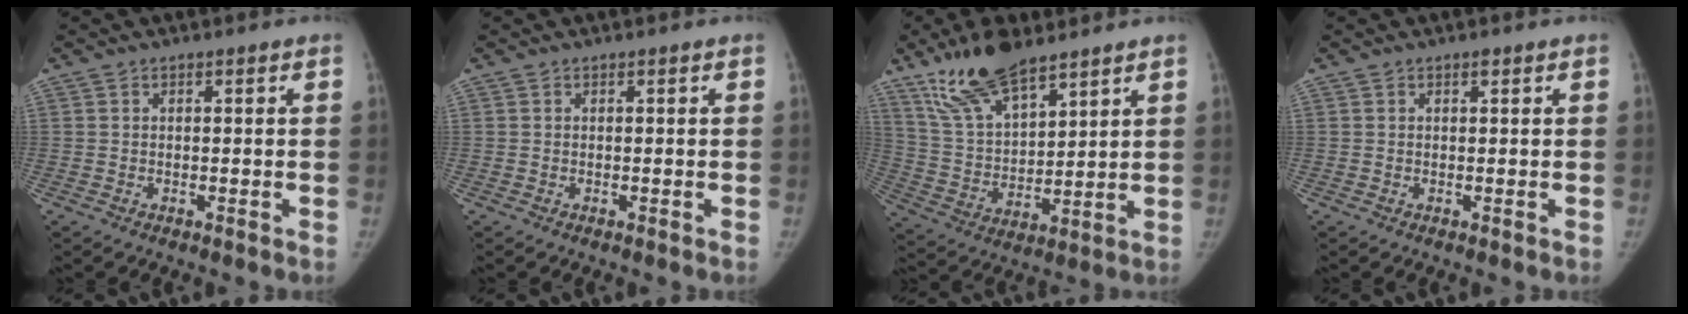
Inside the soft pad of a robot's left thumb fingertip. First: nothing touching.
{"total": 0.0}
{"total": 14.7, "force": [10.7, 5.2, 8.6], "torque": [-0.140, -0.047, 0.215]}
{"total": 0.7, "force": [0.4, 0.2, 0.4], "torque": [-0.008, -0.002, 0.006]}